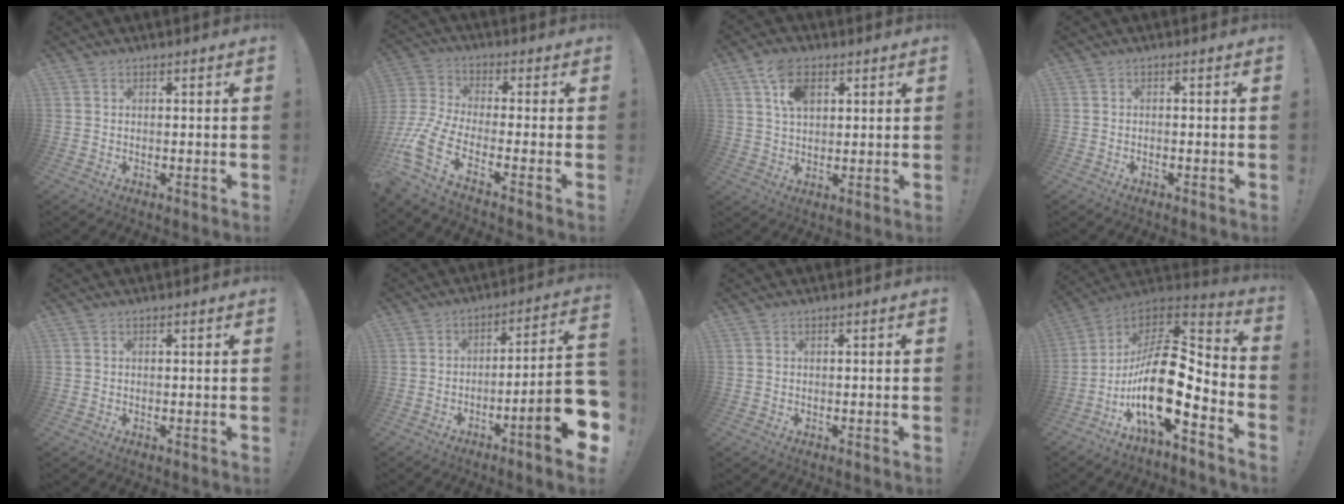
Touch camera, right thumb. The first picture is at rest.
{"total": 10.4, "force": [-5.2, 4.0, 8.1], "torque": [-0.182, 0.004, -0.094]}
{"total": 9.1, "force": [4.1, 5.5, 5.9], "torque": [-0.108, 0.004, 0.080]}
{"total": 1.0, "force": [-0.7, -0.3, 0.6], "torque": [-0.011, -0.002, -0.013]}
{"total": 0.0}
{"total": 16.8, "force": [-5.9, 1.9, 15.6], "torque": [-0.223, 0.020, -0.092]}
{"total": 0.5, "force": [-0.3, -0.3, 0.2], "torque": [-0.006, -0.002, -0.005]}
{"total": 19.9, "force": [-5.2, 8.0, 17.4], "torque": [-0.323, 0.012, -0.088]}